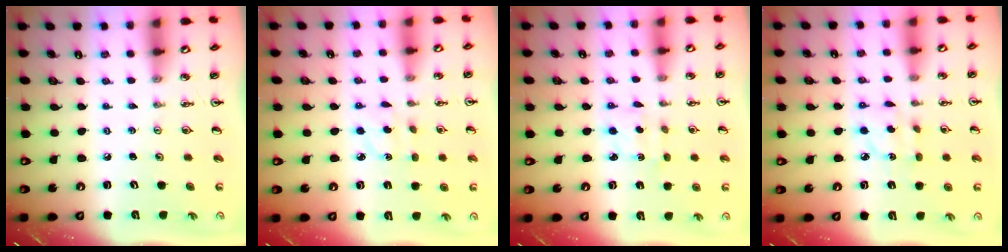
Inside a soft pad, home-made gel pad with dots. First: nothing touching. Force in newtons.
{"total": 3.0, "press": 2.9, "slide": 0.8}
{"total": 2.2, "press": 2.1, "slide": 0.6}
{"total": 4.9, "press": 4.9, "slide": 0.2}